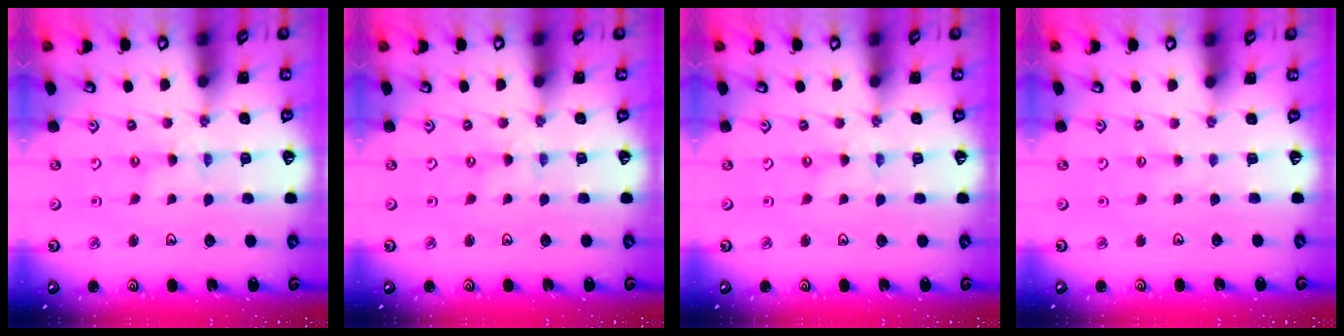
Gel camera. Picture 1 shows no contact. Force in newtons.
{"total": 0.0}
{"total": 0.0}
{"total": 2.0, "press": 2.0, "slide": 0.3}